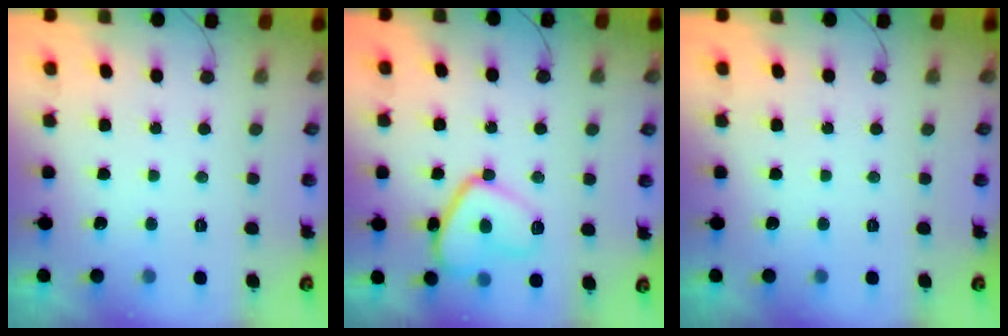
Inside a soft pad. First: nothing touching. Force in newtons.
{"total": 13.5, "press": 13.5, "slide": 1.0}
{"total": 0.0}